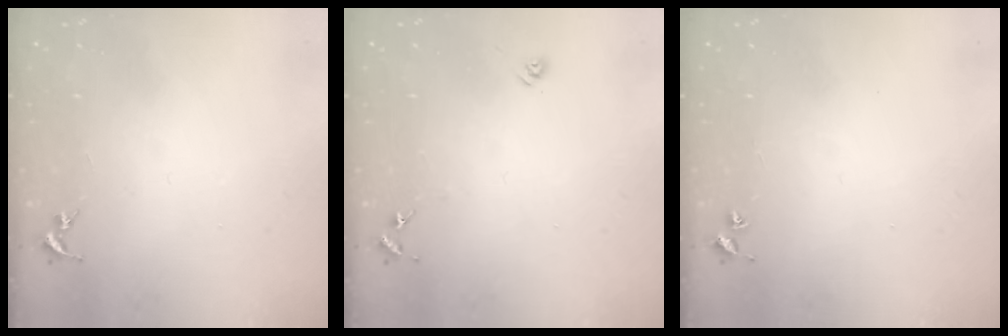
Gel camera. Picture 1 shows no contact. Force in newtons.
{"total": 6.3, "press": 6.3, "slide": 0.5}
{"total": 1.9, "press": 1.9, "slide": 0.2}